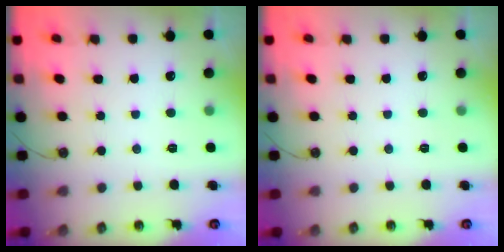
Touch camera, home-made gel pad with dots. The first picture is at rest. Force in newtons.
{"total": 0.0}